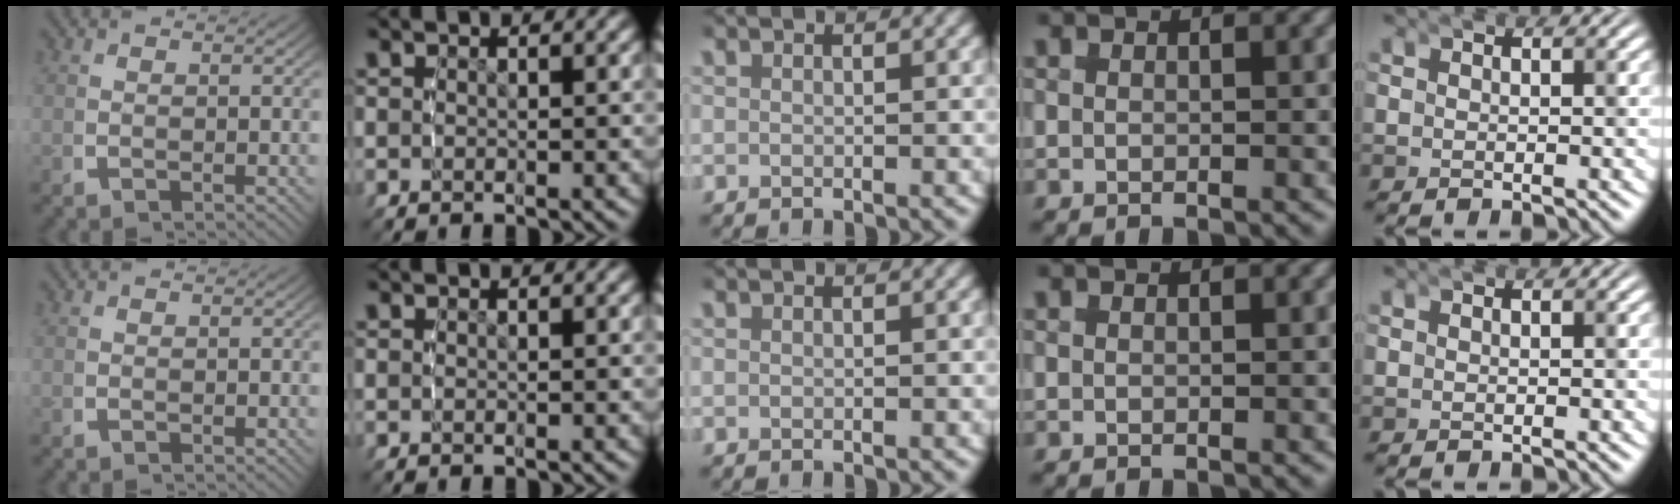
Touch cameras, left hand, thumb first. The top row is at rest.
{}